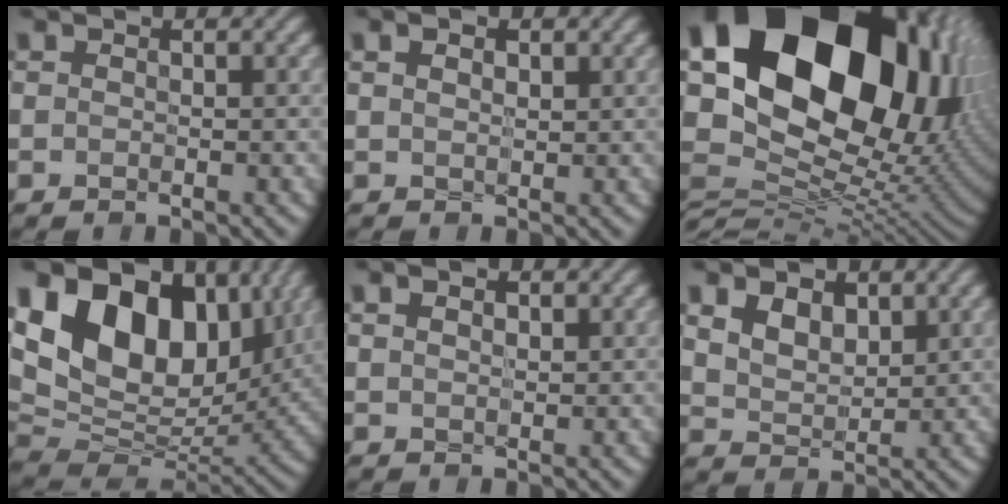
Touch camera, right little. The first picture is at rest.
{"total": 1.6, "force": [0.7, 0.8, 1.2], "torque": [-0.021, -0.001, 0.014]}
{"total": 21.5, "force": [7.4, 14.9, 13.6], "torque": [-0.236, 0.005, 0.153]}
{"total": 16.5, "force": [6.6, 10.3, 11.0], "torque": [-0.209, 0.039, 0.110]}
{"total": 1.3, "force": [0.6, 0.7, 1.0], "torque": [-0.016, 0.000, 0.011]}
{"total": 3.4, "force": [1.3, 2.4, 2.1], "torque": [-0.049, -0.010, 0.016]}